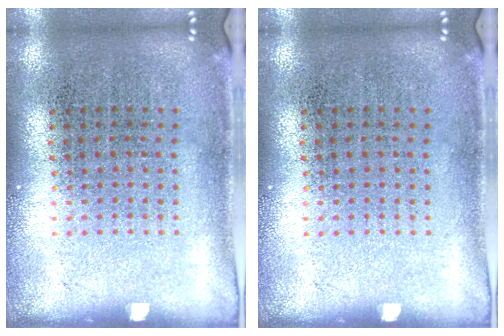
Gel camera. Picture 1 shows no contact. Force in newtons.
{"total": 0.0}